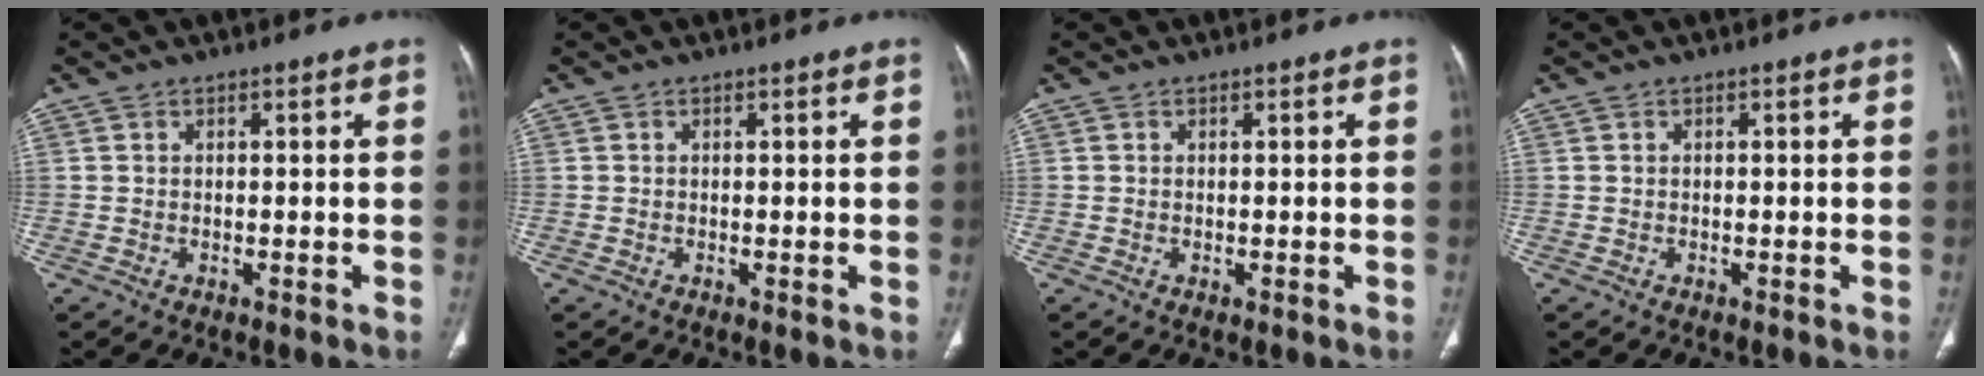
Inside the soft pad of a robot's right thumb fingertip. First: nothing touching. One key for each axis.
{"total": 0.0}
{"total": 0.0}
{"total": 0.0}